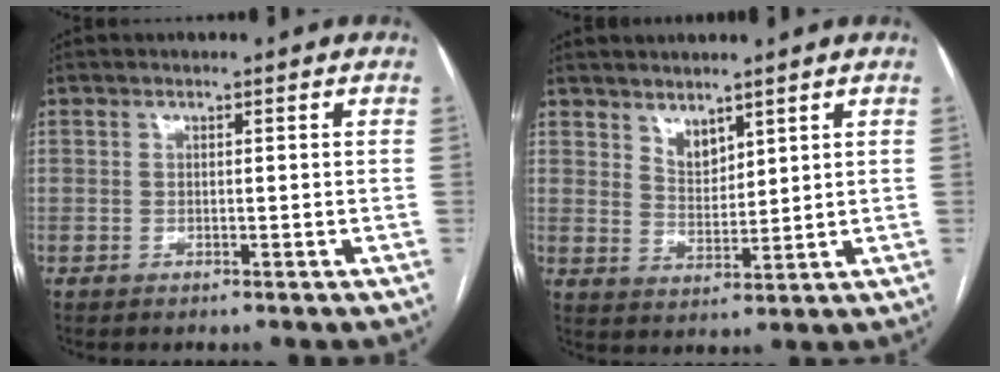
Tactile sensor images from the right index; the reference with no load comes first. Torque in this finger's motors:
{"motor_torque": [0.02, 0.03, 0.02, 0.02]}